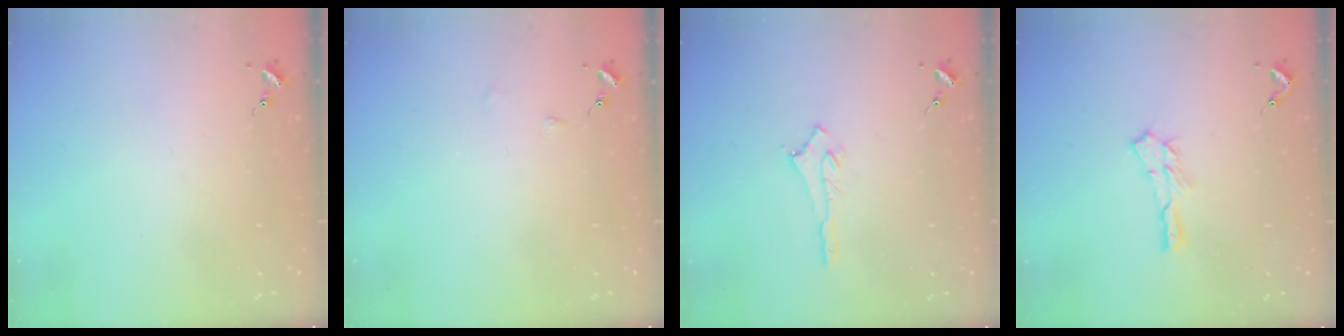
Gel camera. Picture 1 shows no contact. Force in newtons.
{"total": 0.0}
{"total": 2.9, "press": 2.9, "slide": 0.2}
{"total": 6.3, "press": 6.3, "slide": 0.3}